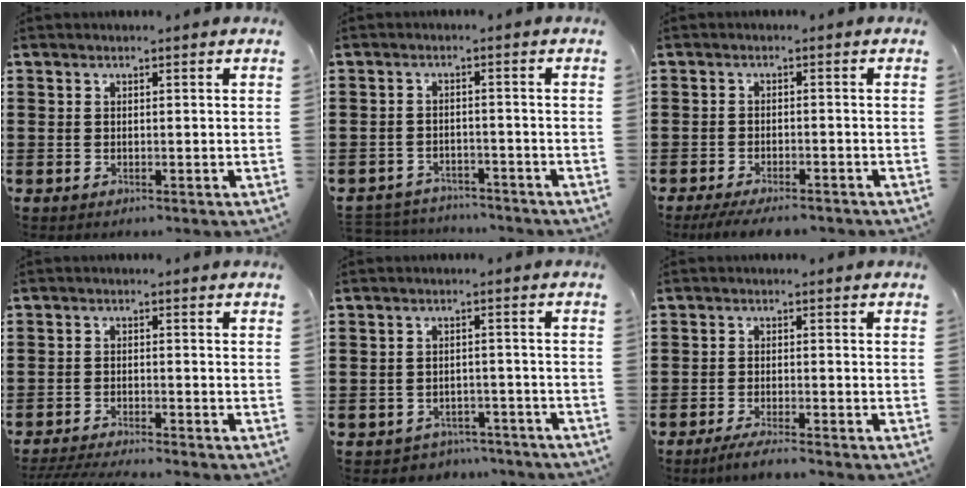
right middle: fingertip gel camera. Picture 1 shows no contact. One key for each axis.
{"total": 2.9, "fx": -2.9, "fy": 0.4, "fz": -0.3, "tx": -0.005, "ty": -0.003, "tz": -0.064}
{"total": 3.0, "fx": -2.8, "fy": 0.1, "fz": 1.1, "tx": -0.028, "ty": -0.006, "tz": -0.055}
{"total": 2.8, "fx": -2.7, "fy": -0.3, "fz": 0.8, "tx": -0.021, "ty": -0.006, "tz": -0.056}
{"total": 2.6, "fx": -2.5, "fy": 0.6, "fz": -0.2, "tx": -0.006, "ty": 0.001, "tz": -0.056}
{"total": 2.2, "fx": -1.8, "fy": -0.2, "fz": 1.2, "tx": -0.018, "ty": 0.002, "tz": -0.034}